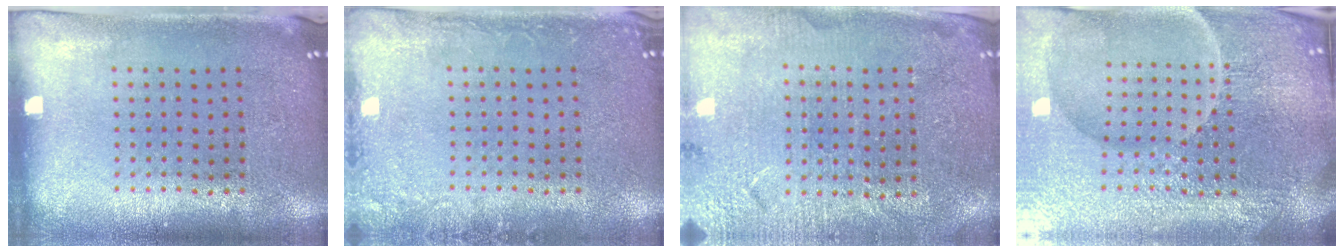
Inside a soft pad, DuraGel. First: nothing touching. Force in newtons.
{"total": 2.0, "press": 2.0, "slide": 0.2}
{"total": 3.5, "press": 3.4, "slide": 0.7}
{"total": 5.7, "press": 5.4, "slide": 2.0}